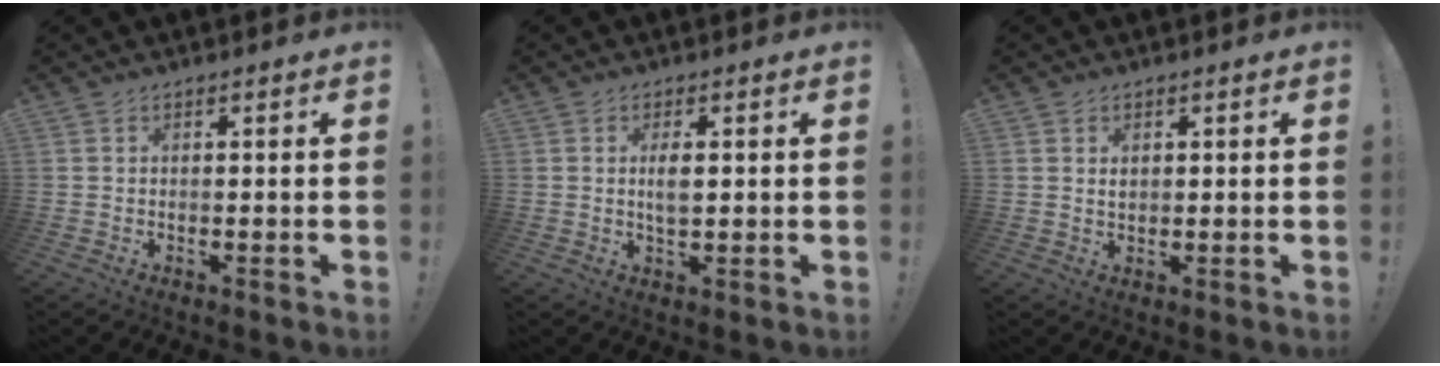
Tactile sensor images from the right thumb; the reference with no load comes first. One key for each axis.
{"total": 3.8, "fx": 0.7, "fy": 1.5, "fz": 3.4, "tx": -0.061, "ty": -0.007, "tz": 0.006}
{"total": 1.7, "fx": 0.8, "fy": 1.2, "fz": 0.9, "tx": -0.004, "ty": -0.003, "tz": 0.011}